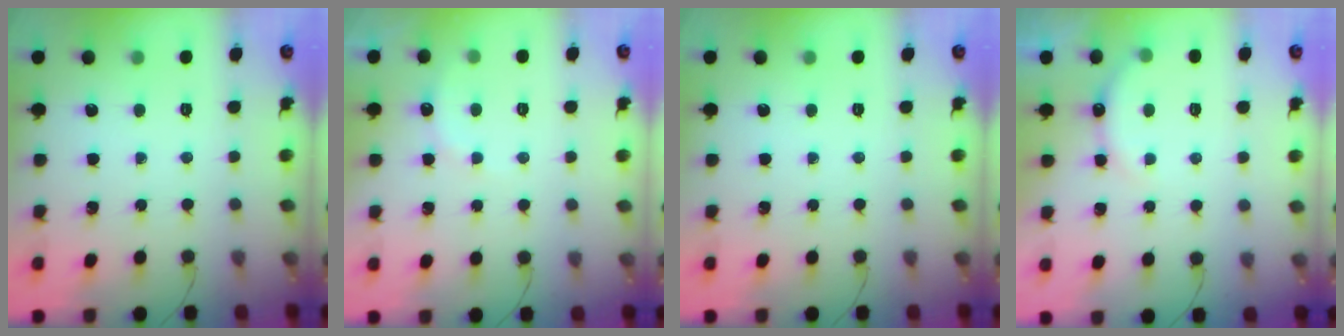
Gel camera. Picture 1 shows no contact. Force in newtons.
{"total": 5.3, "press": 5.2, "slide": 1.2}
{"total": 0.0}
{"total": 7.2, "press": 7.1, "slide": 1.0}